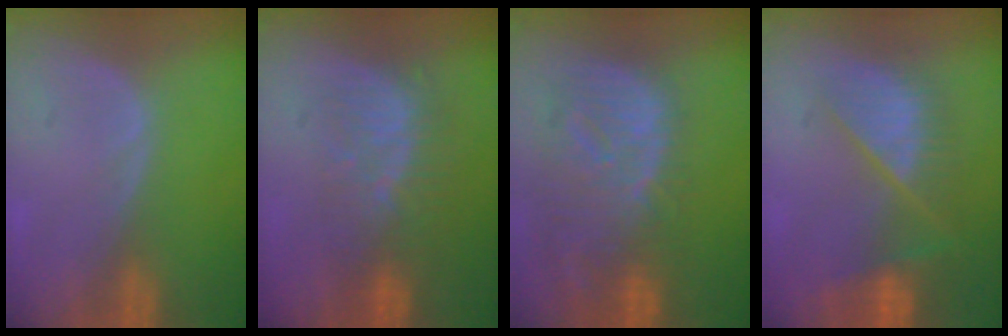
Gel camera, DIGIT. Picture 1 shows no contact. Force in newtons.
{"total": 8.5, "press": 7.6, "slide": 3.8}
{"total": 12.4, "press": 10.7, "slide": 6.3}
{"total": 9.7, "press": 8.3, "slide": 5.0}